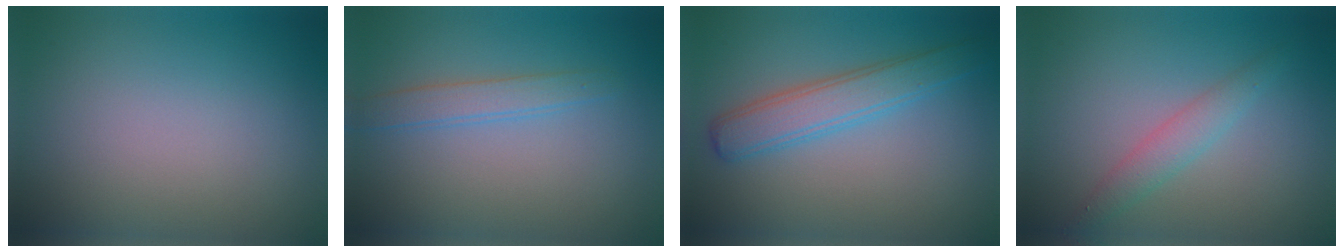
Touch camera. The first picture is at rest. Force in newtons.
{"total": 2.1, "press": 2.1, "slide": 0.1}
{"total": 3.9, "press": 3.9, "slide": 0.2}
{"total": 2.2, "press": 2.2, "slide": 0.0}